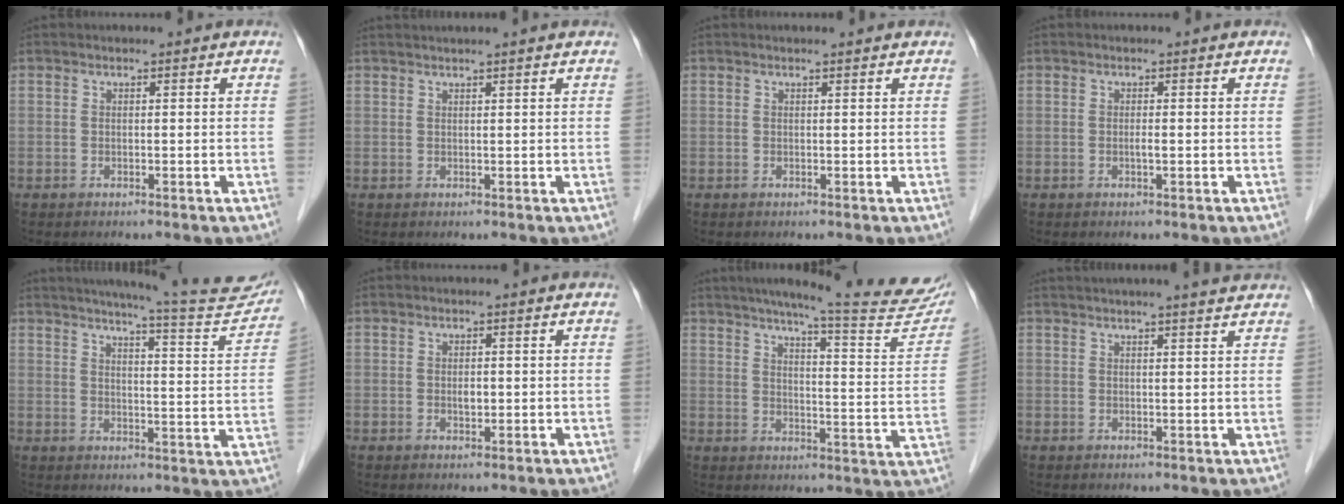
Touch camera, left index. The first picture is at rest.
{"total": 4.1, "force": [3.5, -0.7, 2.0], "torque": [-0.024, 0.028, 0.051]}
{"total": 1.4, "force": [1.4, -0.1, 0.4], "torque": [-0.012, 0.005, 0.017]}
{"total": 0.7, "force": [-0.1, 0.0, 0.7], "torque": [-0.015, -0.001, -0.003]}
{"total": 17.5, "force": [16.1, 0.6, 6.8], "torque": [-0.095, -0.048, 0.192]}
{"total": 1.2, "force": [0.0, 0.7, 1.0], "torque": [-0.018, 0.000, 0.002]}
{"total": 23.3, "force": [20.5, 1.4, 10.9], "torque": [-0.150, -0.057, 0.247]}
{"total": 8.3, "force": [7.2, -0.1, 4.1], "torque": [-0.061, 0.021, 0.084]}